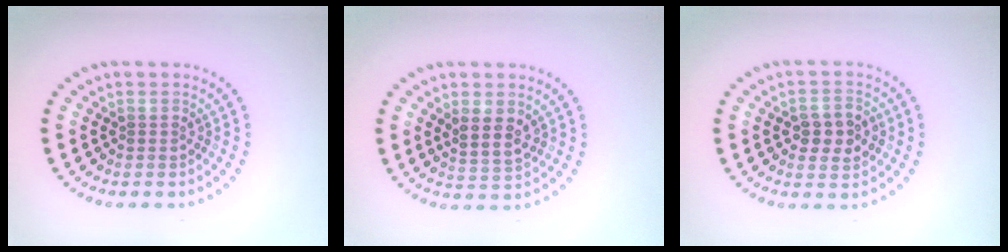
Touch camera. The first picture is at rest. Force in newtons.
{"total": 2.4, "press": 2.2, "slide": 1.1}
{"total": 3.0, "press": 3.0, "slide": 0.2}